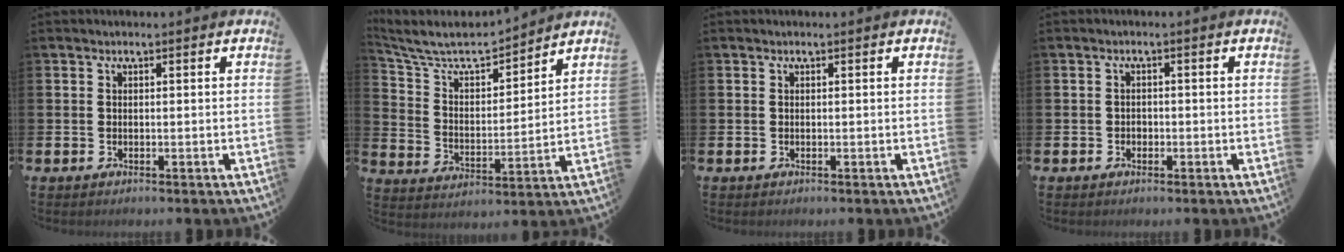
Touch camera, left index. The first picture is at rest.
{"total": 7.3, "force": [6.7, 1.9, 2.1], "torque": [-0.081, -0.047, 0.114]}
{"total": 0.0}
{"total": 1.0, "force": [-0.4, 0.9, 0.2], "torque": [-0.002, 0.004, -0.011]}